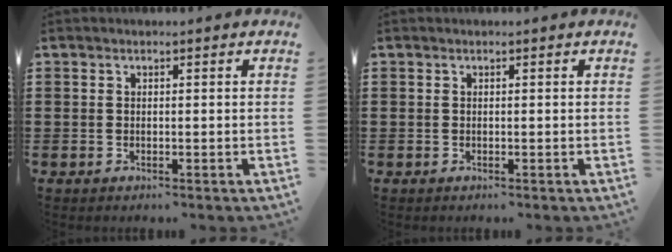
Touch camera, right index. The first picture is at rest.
{"total": 0.0}